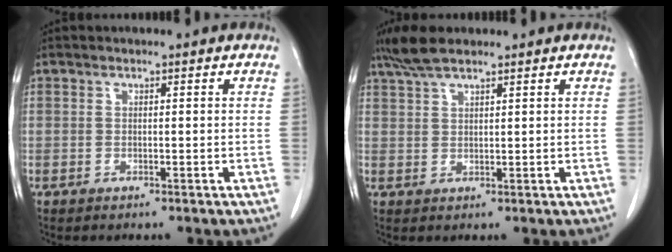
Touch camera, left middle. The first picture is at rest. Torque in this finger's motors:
{"motor_torque": [0.37, -0.33, 0.02, 0.01]}